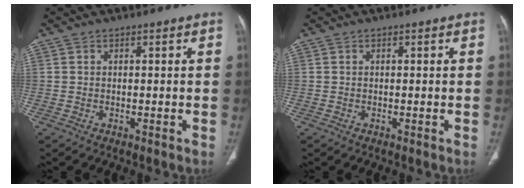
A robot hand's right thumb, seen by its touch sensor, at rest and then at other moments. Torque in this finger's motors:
{"motor_torque": [0.05, 0.00, -0.08, 0.03, 0.03]}